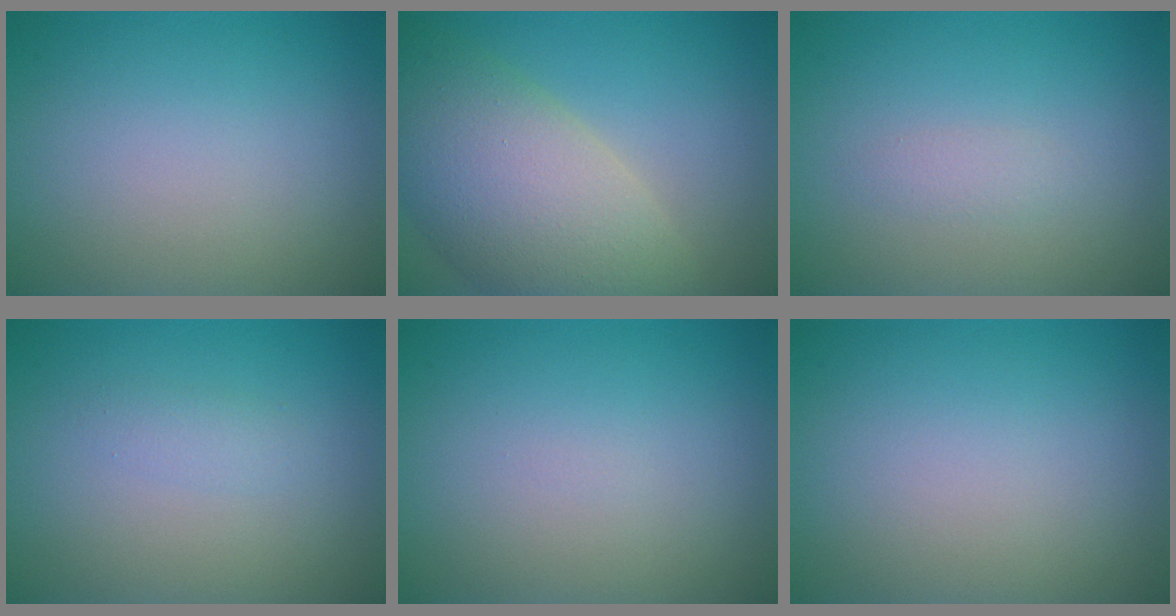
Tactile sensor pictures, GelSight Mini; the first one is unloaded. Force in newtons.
{"total": 10.7, "press": 10.7, "slide": 0.8}
{"total": 0.9, "press": 0.9, "slide": 0.0}
{"total": 1.0, "press": 1.0, "slide": 0.1}
{"total": 0.0}
{"total": 0.0}